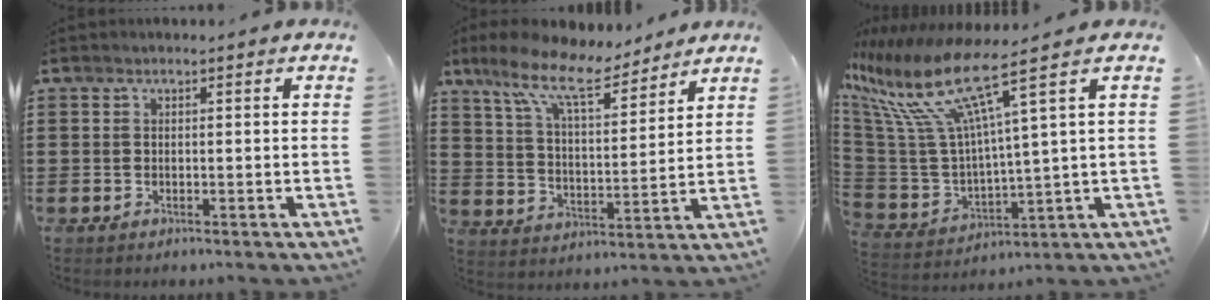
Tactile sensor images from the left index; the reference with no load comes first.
{"total": 11.2, "force": [8.7, 2.8, 6.6], "torque": [-0.155, -0.033, 0.153]}
{"total": 13.4, "force": [7.3, 2.9, 10.9], "torque": [-0.259, -0.044, 0.114]}